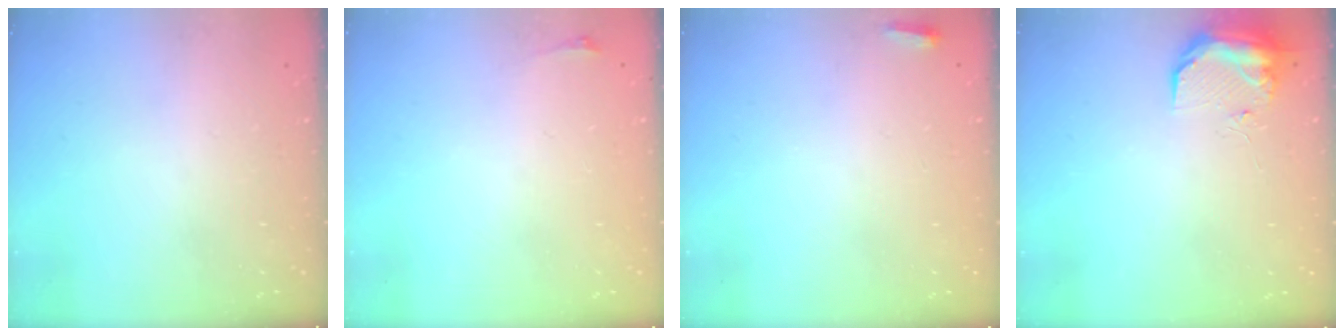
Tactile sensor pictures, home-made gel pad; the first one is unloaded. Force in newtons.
{"total": 2.8, "press": 2.1, "slide": 1.9}
{"total": 2.7, "press": 2.6, "slide": 0.9}
{"total": 17.0, "press": 11.4, "slide": 12.7}